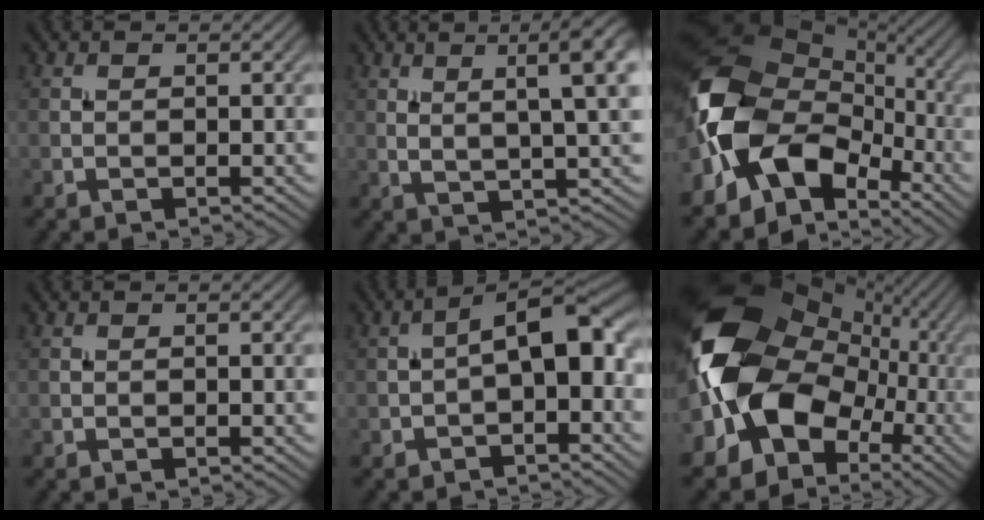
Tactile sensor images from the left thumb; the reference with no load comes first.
{"total": 9.3, "force": [3.7, 1.7, 8.4], "torque": [-0.116, 0.025, 0.058]}
{"total": 16.4, "force": [-4.0, 11.0, 11.4], "torque": [-0.244, -0.009, -0.087]}
{"total": 0.0}
{"total": 6.5, "force": [-0.9, 2.7, 5.8], "torque": [-0.083, 0.019, -0.023]}
{"total": 18.6, "force": [-0.6, 14.2, 12.0], "torque": [-0.252, -0.012, -0.007]}